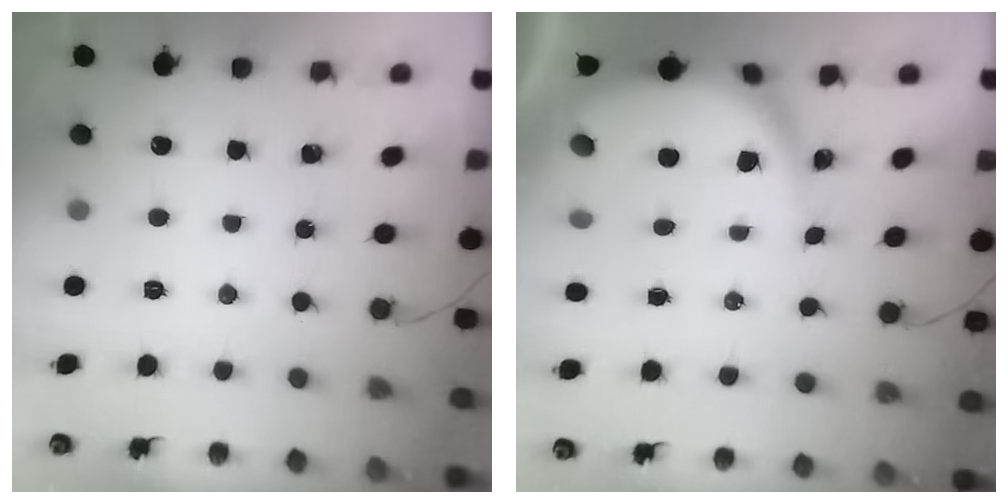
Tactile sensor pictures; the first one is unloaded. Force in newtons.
{"total": 8.5, "press": 8.4, "slide": 0.8}